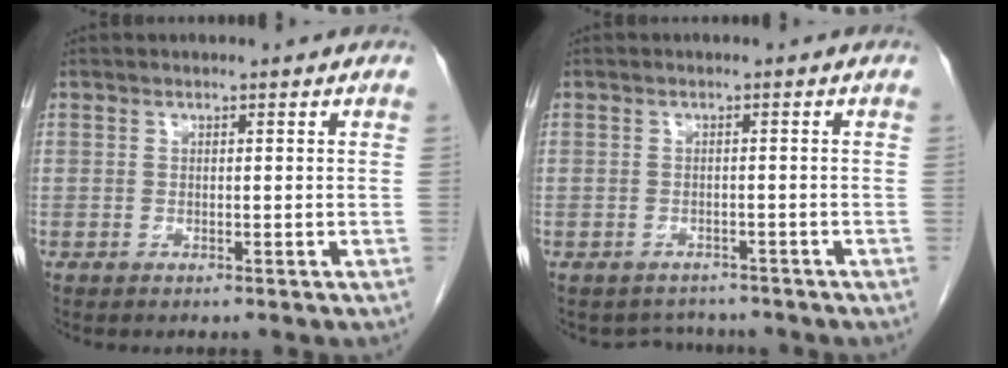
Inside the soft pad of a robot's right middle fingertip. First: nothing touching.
{"total": 3.5, "force": [-3.1, 1.6, -0.2], "torque": [0.001, 0.006, -0.044]}